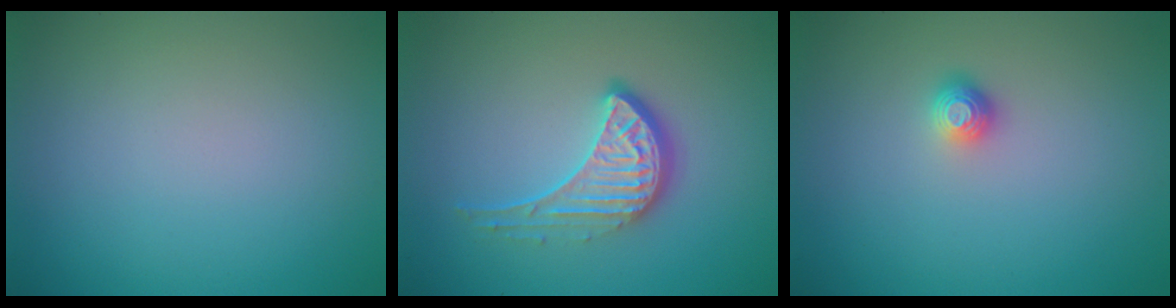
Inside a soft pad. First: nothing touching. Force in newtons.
{"total": 4.3, "press": 3.1, "slide": 3.1}
{"total": 1.1, "press": 1.0, "slide": 0.5}